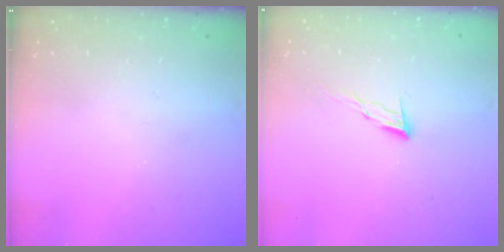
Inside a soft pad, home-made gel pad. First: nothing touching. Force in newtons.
{"total": 6.1, "press": 6.1, "slide": 0.6}